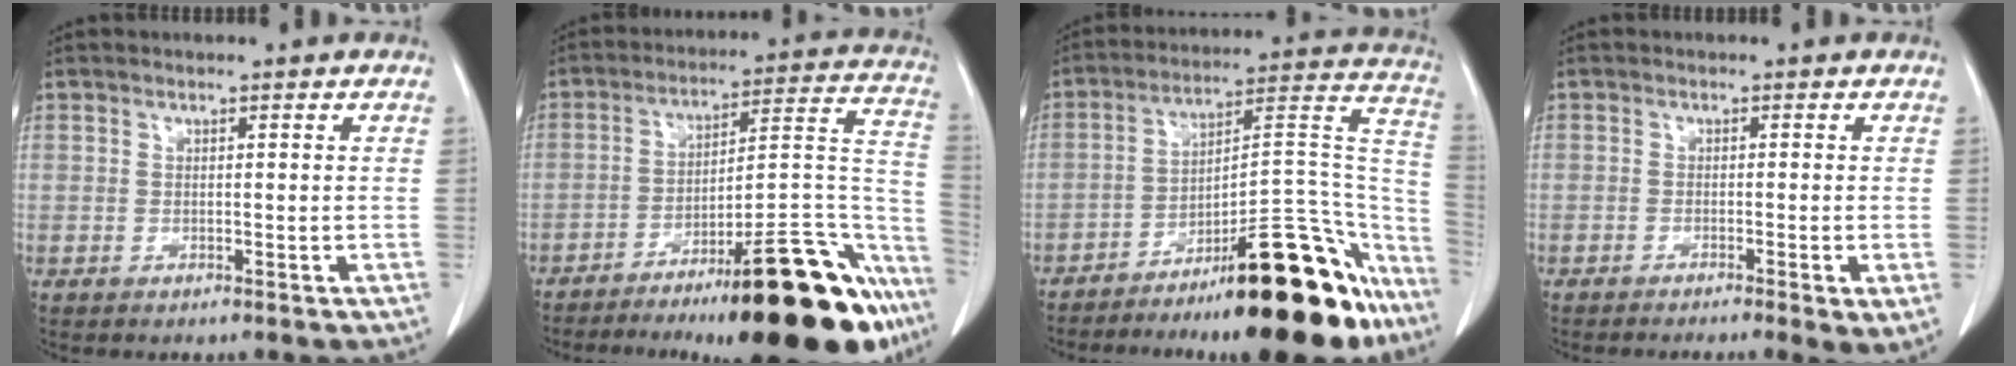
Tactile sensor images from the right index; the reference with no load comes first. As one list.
[{"total": 26.9, "force": [-17.8, 5.2, 19.5], "torque": [-0.179, 0.035, -0.257]}, {"total": 25.2, "force": [-17.6, 5.8, 17.0], "torque": [-0.157, 0.046, -0.258]}, {"total": 5.4, "force": [-3.1, 0.5, 4.3], "torque": [-0.050, -0.014, -0.047]}]